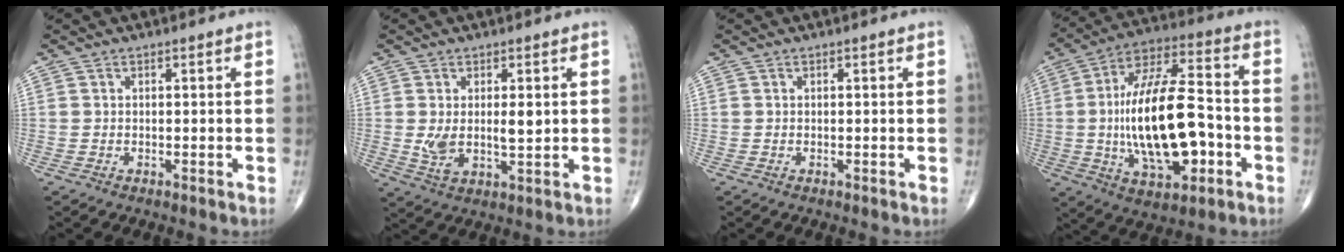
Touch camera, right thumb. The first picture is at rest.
{"total": 6.4, "force": [0.8, 2.9, 5.6], "torque": [-0.094, -0.013, 0.020]}
{"total": 0.0}
{"total": 22.4, "force": [-3.3, 10.0, 19.7], "torque": [-0.341, 0.033, -0.046]}